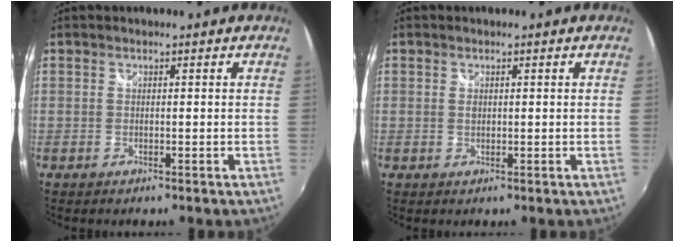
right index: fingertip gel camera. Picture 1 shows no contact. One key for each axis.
{"total": 0.8, "fx": 0.2, "fy": 0.6, "fz": 0.5, "tx": -0.009, "ty": 0.000, "tz": 0.002}